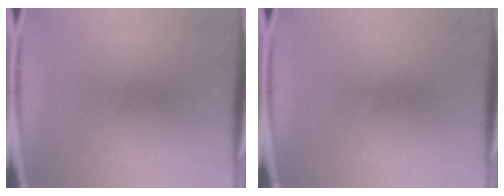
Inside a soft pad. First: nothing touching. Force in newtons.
{"total": 0.0}